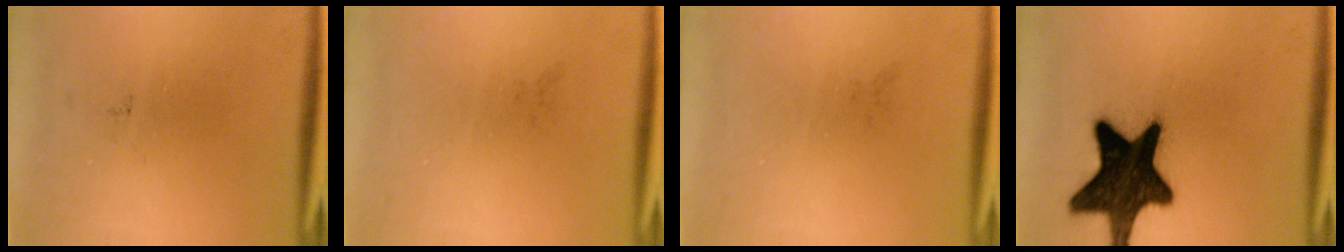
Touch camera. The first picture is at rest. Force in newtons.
{"total": 0.0}
{"total": 0.0}
{"total": 18.5}